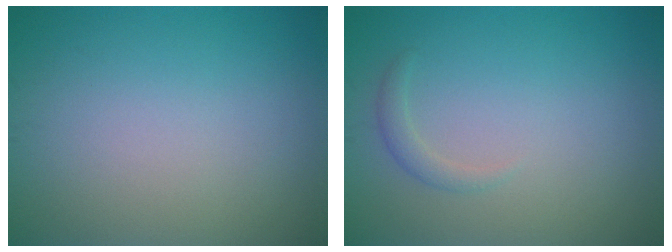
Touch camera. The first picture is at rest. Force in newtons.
{"total": 1.1, "press": 1.1, "slide": 0.0}